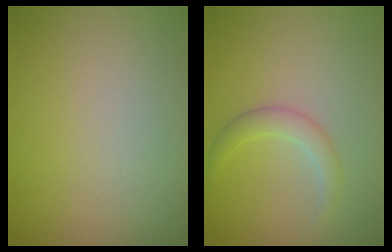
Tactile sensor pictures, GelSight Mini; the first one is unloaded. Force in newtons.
{"total": 1.9, "press": 1.9, "slide": 0.2}